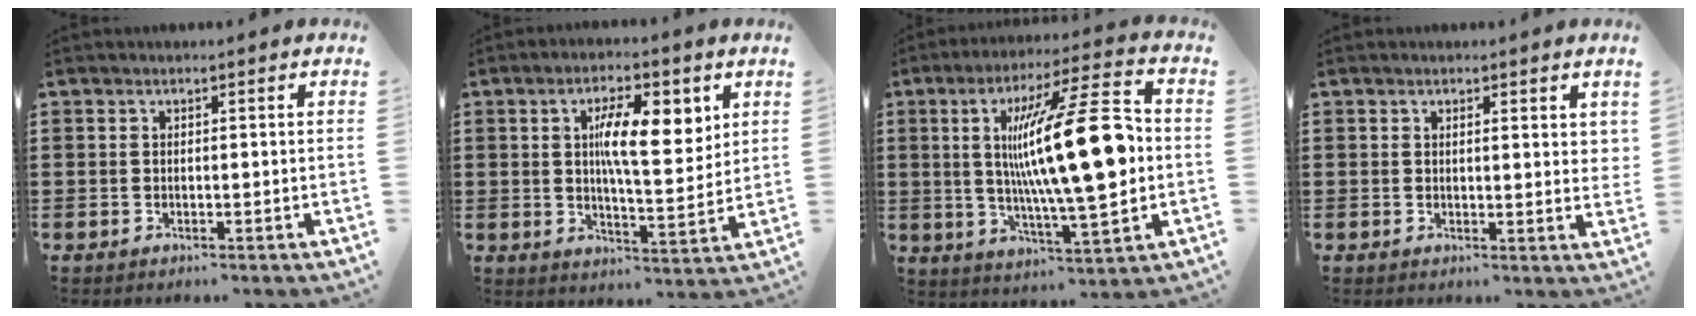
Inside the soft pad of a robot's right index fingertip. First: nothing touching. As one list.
[{"total": 9.9, "force": [3.0, 3.5, 8.8], "torque": [-0.151, 0.001, 0.045]}, {"total": 18.7, "force": [1.2, 4.6, 18.1], "torque": [-0.297, -0.005, 0.015]}, {"total": 1.5, "force": [1.1, 0.4, 0.9], "torque": [-0.012, 0.001, 0.018]}]